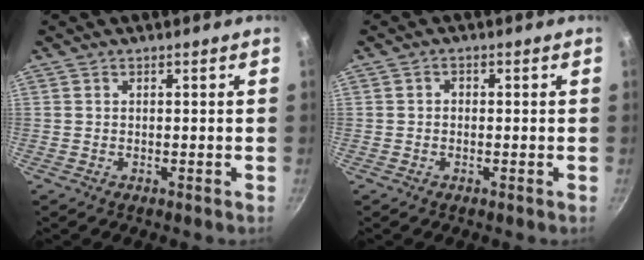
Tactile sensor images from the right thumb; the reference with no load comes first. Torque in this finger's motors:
{"motor_torque": [-0.42, -0.36, -0.06, 0.10, -0.01]}